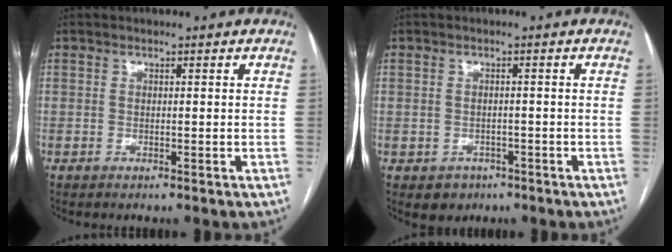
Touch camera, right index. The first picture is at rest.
{"total": 3.1, "force": [-1.5, 2.7, 0.5], "torque": [-0.001, 0.008, -0.012]}